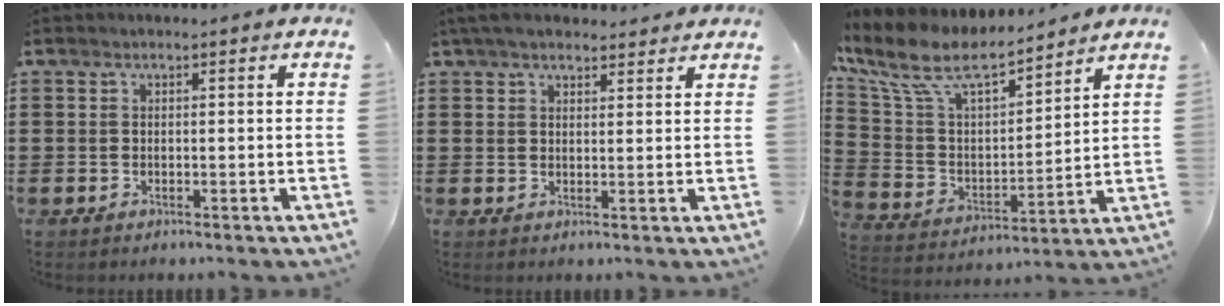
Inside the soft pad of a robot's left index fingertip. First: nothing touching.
{"total": 4.0, "force": [3.5, 1.1, 1.5], "torque": [-0.039, 0.000, 0.066]}
{"total": 10.2, "force": [8.0, 3.5, 5.3], "torque": [-0.137, -0.040, 0.138]}